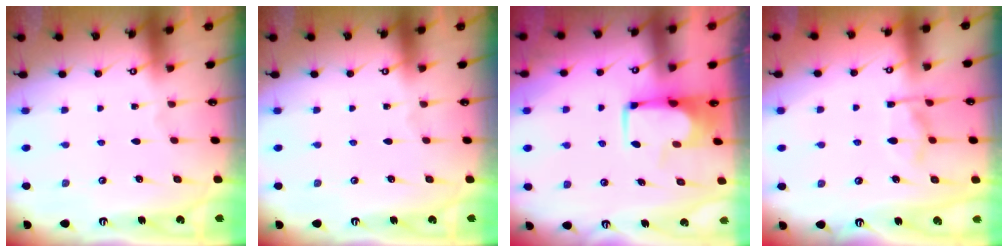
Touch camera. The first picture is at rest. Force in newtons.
{"total": 0.0}
{"total": 2.2, "press": 2.2, "slide": 0.2}
{"total": 5.6, "press": 5.4, "slide": 1.5}